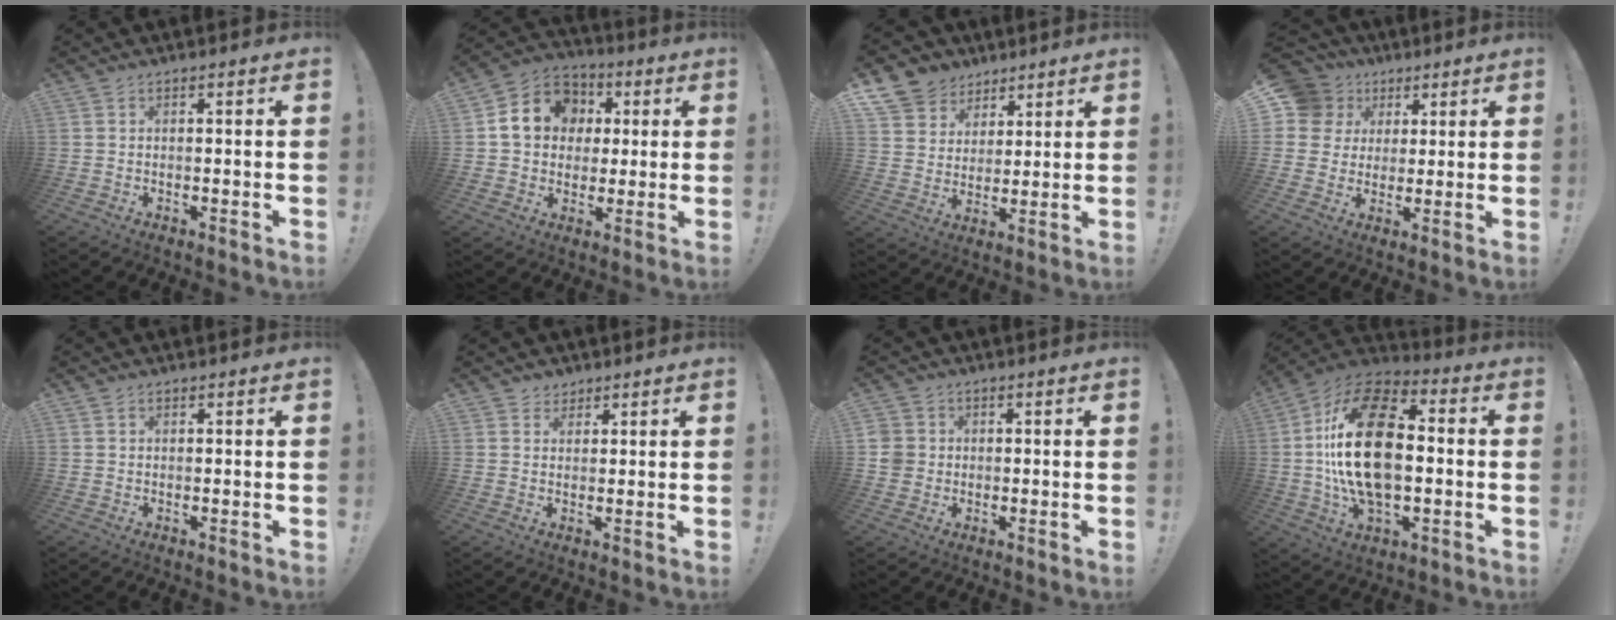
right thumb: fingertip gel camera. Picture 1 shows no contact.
{"total": 13.9, "force": [3.0, 12.1, 6.1], "torque": [-0.086, 0.004, 0.066]}
{"total": 10.3, "force": [6.5, 7.9, 1.7], "torque": [-0.028, -0.049, 0.132]}
{"total": 11.1, "force": [3.9, 9.9, 3.2], "torque": [-0.037, -0.017, 0.082]}
{"total": 0.8, "force": [0.4, 0.6, 0.1], "torque": [-0.002, 0.001, 0.008]}
{"total": 3.2, "force": [2.2, 2.4, 0.0], "torque": [0.007, -0.012, 0.039]}
{"total": 5.1, "force": [0.0, 4.8, 1.7], "torque": [-0.036, 0.004, 0.000]}
{"total": 26.4, "force": [0.5, 15.2, 21.5], "torque": [-0.408, 0.014, 0.006]}